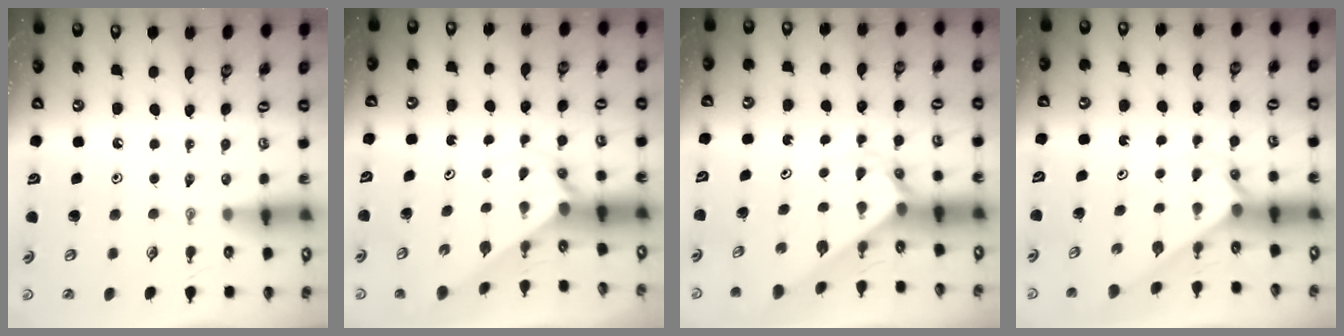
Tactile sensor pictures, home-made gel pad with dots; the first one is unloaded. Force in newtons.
{"total": 2.0, "press": 2.0, "slide": 0.2}
{"total": 2.2, "press": 2.2, "slide": 0.2}
{"total": 1.9, "press": 1.9, "slide": 0.2}